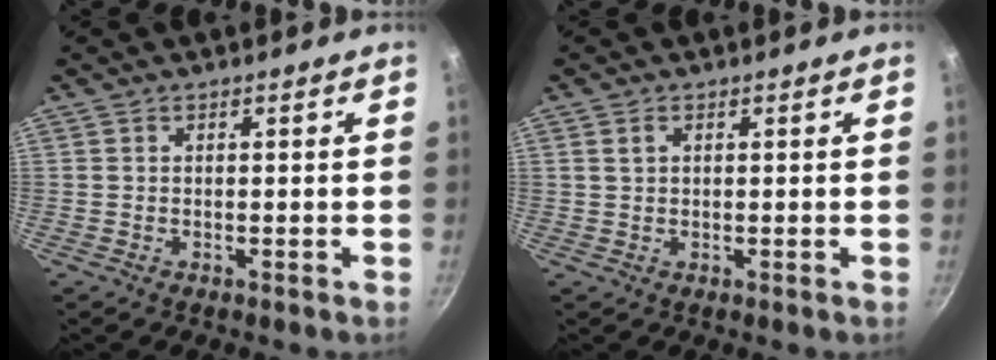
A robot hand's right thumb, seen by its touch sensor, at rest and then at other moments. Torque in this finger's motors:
{"motor_torque": [0.31, -0.34, -0.43, 0.16, 0.08]}